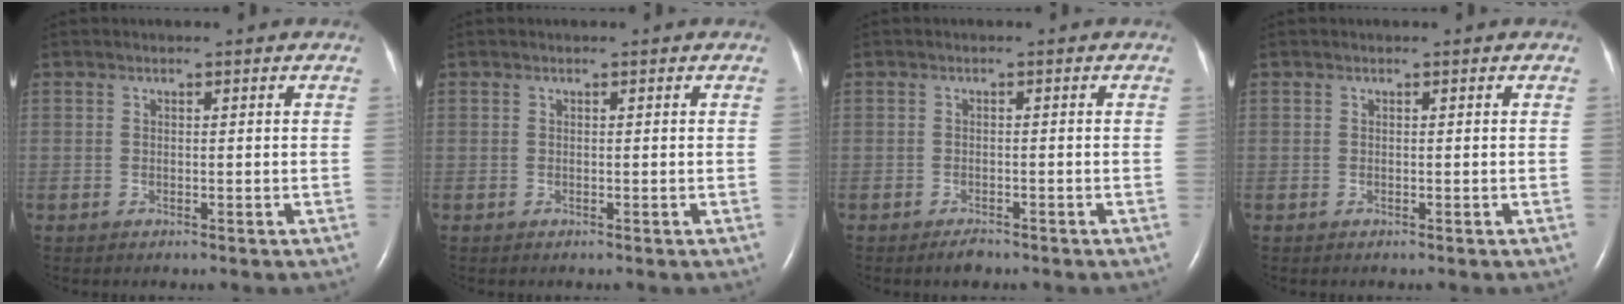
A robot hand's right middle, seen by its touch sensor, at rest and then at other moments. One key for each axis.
{"total": 0.0}
{"total": 1.6, "fx": -1.3, "fy": 0.5, "fz": 0.8, "tx": -0.019, "ty": -0.002, "tz": -0.018}
{"total": 0.0}